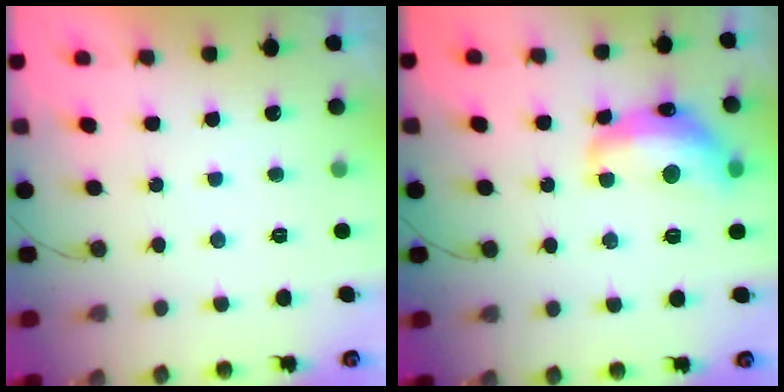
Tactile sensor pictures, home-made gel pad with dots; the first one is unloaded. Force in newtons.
{"total": 14.8, "press": 14.8, "slide": 1.1}